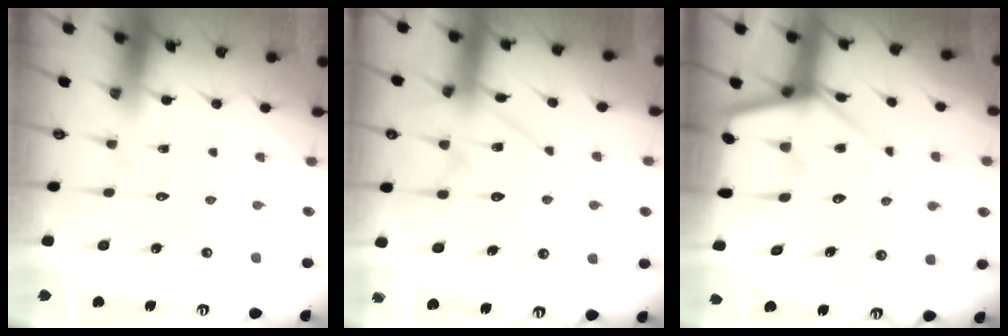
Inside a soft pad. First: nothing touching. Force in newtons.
{"total": 12.4, "press": 12.4, "slide": 1.2}
{"total": 9.0, "press": 9.0, "slide": 0.6}